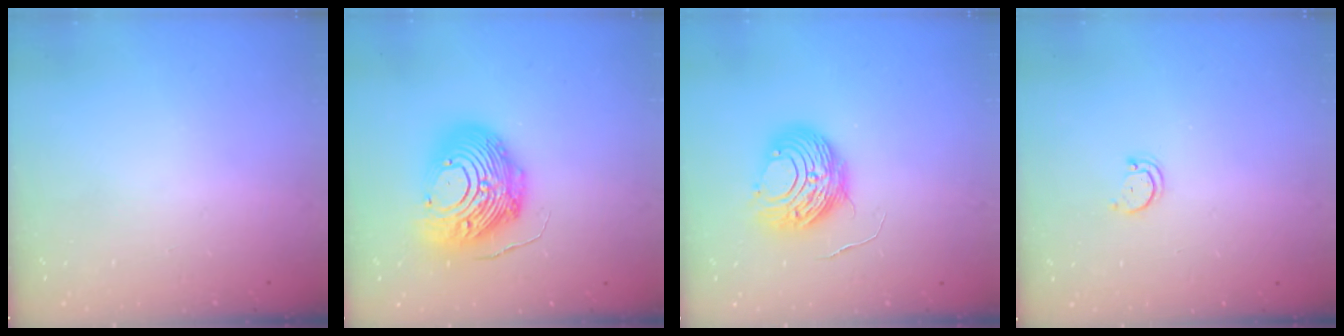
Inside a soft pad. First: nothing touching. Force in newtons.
{"total": 18.1, "press": 18.0, "slide": 1.6}
{"total": 10.0, "press": 10.0, "slide": 0.9}
{"total": 2.8, "press": 2.7, "slide": 0.3}